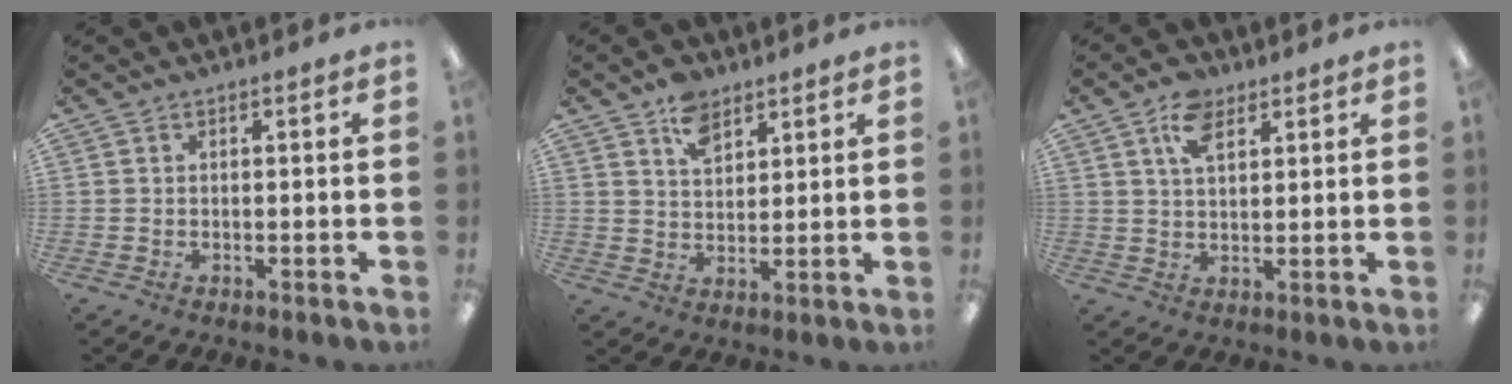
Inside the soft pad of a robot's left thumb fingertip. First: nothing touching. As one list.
[{"total": 7.0, "force": [4.8, 4.1, 2.9], "torque": [-0.050, -0.017, 0.089]}, {"total": 7.3, "force": [4.2, 3.9, 4.5], "torque": [-0.085, -0.001, 0.075]}]